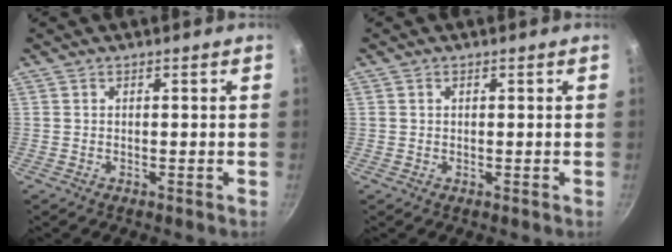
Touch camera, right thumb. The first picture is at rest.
{"total": 0.6, "force": [0.2, 0.4, 0.3], "torque": [-0.005, 0.003, 0.004]}